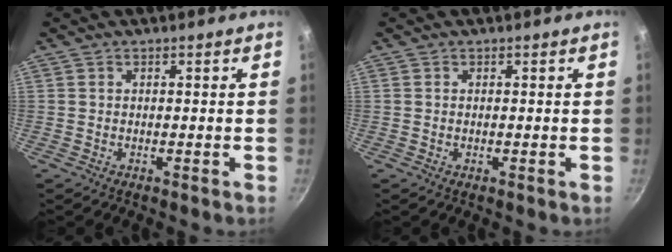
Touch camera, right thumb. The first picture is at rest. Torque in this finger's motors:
{"motor_torque": [-0.05, 0.04, -0.37, 0.14, 0.03]}